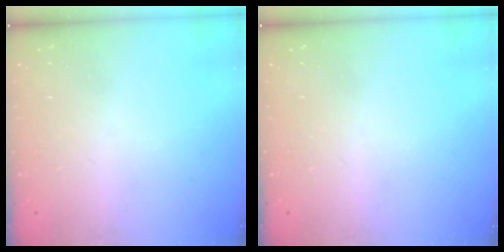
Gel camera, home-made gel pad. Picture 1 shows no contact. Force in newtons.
{"total": 0.0}